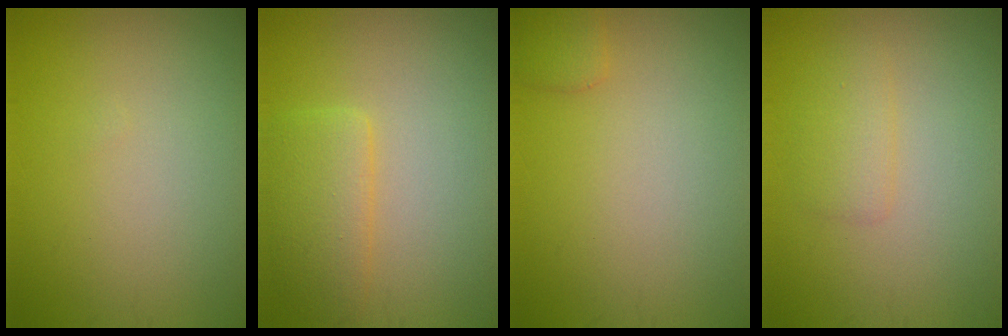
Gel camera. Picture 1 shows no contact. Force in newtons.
{"total": 3.2, "press": 3.2, "slide": 0.2}
{"total": 1.3, "press": 1.3, "slide": 0.1}
{"total": 1.7, "press": 1.7, "slide": 0.2}